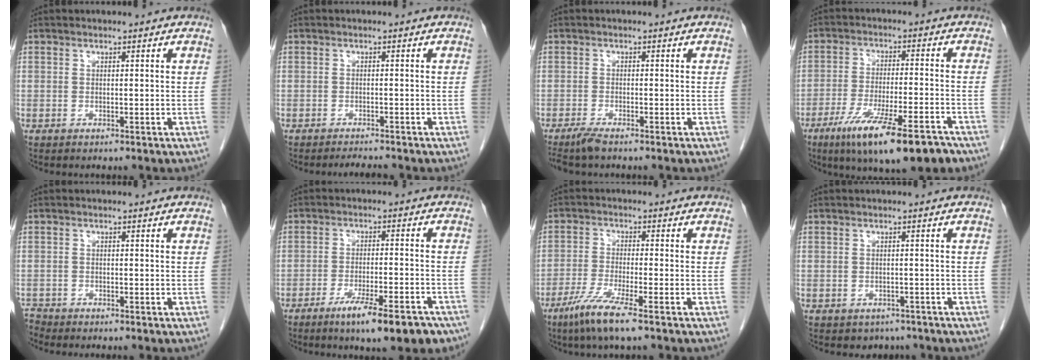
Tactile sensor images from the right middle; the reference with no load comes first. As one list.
[{"total": 2.0, "force": [-1.9, -0.3, 0.4], "torque": [-0.013, -0.010, -0.027]}, {"total": 2.6, "force": [-2.1, 0.2, 1.5], "torque": [-0.033, -0.008, -0.040]}, {"total": 15.3, "force": [-10.0, 2.2, 11.4], "torque": [-0.169, -0.031, -0.160]}, {"total": 0.9, "force": [-0.9, 0.2, -0.1], "torque": [0.000, -0.003, -0.019]}, {"total": 11.4, "force": [-7.9, 1.9, 8.0], "torque": [-0.106, -0.013, -0.113]}, {"total": 7.0, "force": [-4.4, -0.2, 5.4], "torque": [-0.112, -0.021, -0.086]}, {"total": 2.9, "force": [-2.3, 1.8, 0.3], "torque": [-0.006, 0.004, -0.029]}]